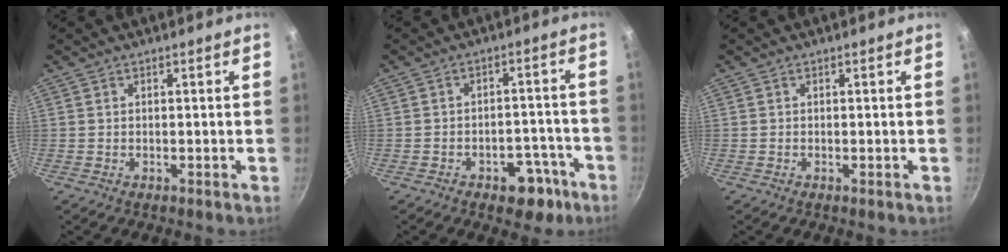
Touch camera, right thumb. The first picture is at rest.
{"total": 7.8, "force": [-4.6, 4.5, 4.5], "torque": [-0.034, 0.039, -0.061]}
{"total": 0.0}